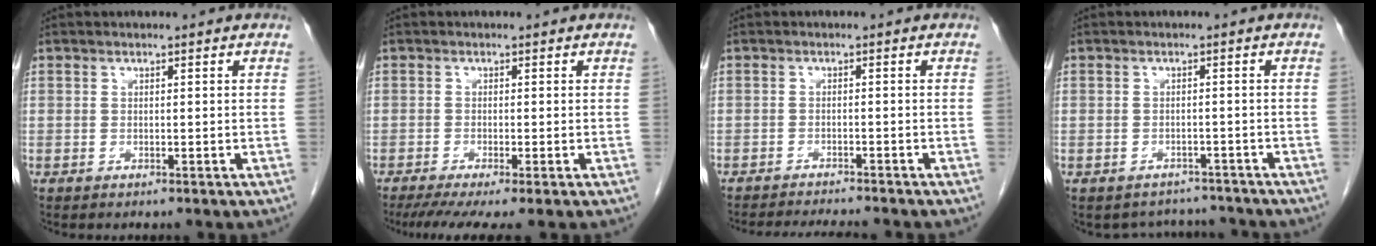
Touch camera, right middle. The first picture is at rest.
{"total": 6.9, "force": [-5.2, 0.3, 4.4], "torque": [-0.063, -0.017, -0.086]}
{"total": 8.2, "force": [-7.6, 0.4, 2.9], "torque": [-0.039, -0.013, -0.109]}
{"total": 4.6, "force": [-4.3, 1.7, -0.6], "torque": [0.010, 0.017, -0.054]}